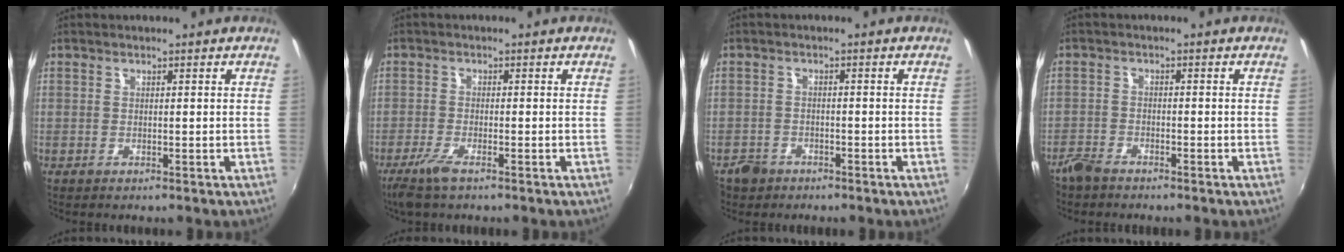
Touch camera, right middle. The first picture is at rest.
{"total": 4.4, "force": [-3.0, 0.7, 3.1], "torque": [-0.078, -0.013, -0.060]}
{"total": 3.7, "force": [-2.5, 2.7, 0.7], "torque": [-0.030, 0.001, -0.044]}
{"total": 3.5, "force": [-3.1, 1.4, 0.9], "torque": [-0.031, -0.005, -0.063]}